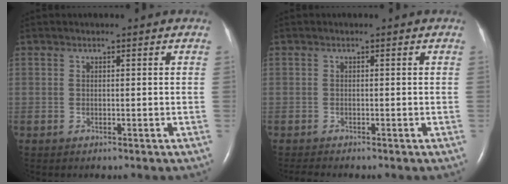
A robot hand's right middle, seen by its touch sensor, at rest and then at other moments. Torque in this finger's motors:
{"motor_torque": [-0.11, 0.11, -0.03, -0.01]}